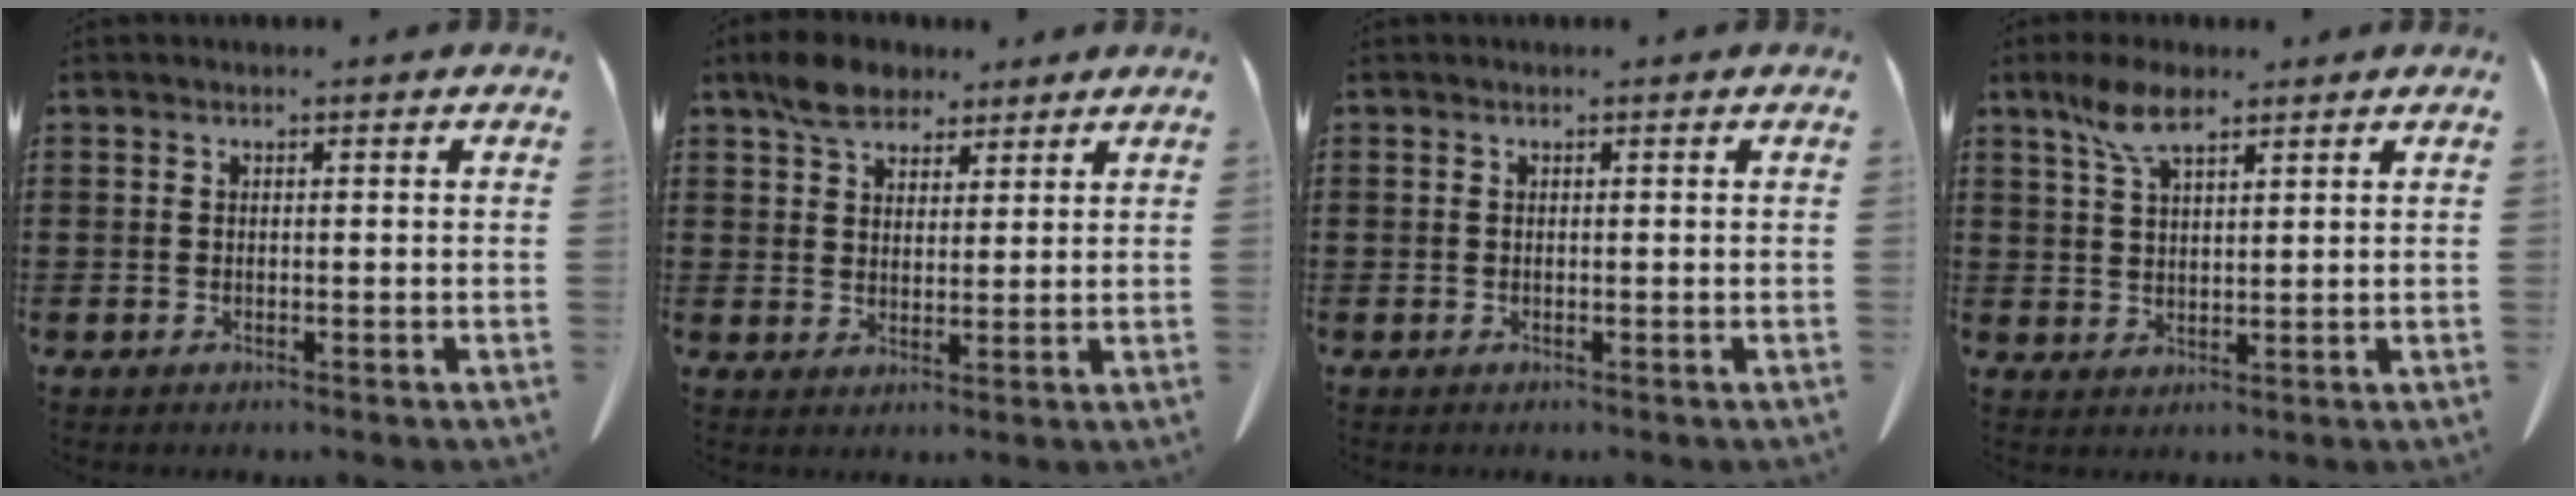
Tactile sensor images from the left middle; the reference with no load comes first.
{"total": 5.6, "force": [4.3, 3.0, 2.0], "torque": [-0.047, 0.003, 0.082]}
{"total": 0.0}
{"total": 6.1, "force": [3.8, 2.0, 4.3], "torque": [-0.094, 0.002, 0.069]}